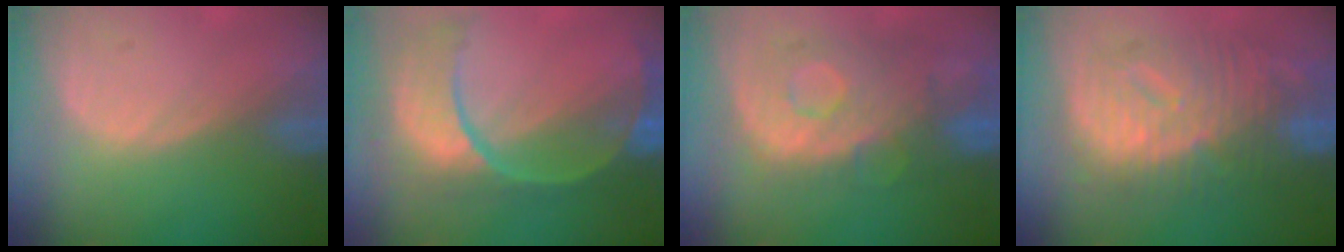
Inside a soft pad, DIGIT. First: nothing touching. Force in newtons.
{"total": 11.2, "press": 9.4, "slide": 6.1}
{"total": 10.7, "press": 9.5, "slide": 4.8}
{"total": 12.3, "press": 12.3, "slide": 1.1}